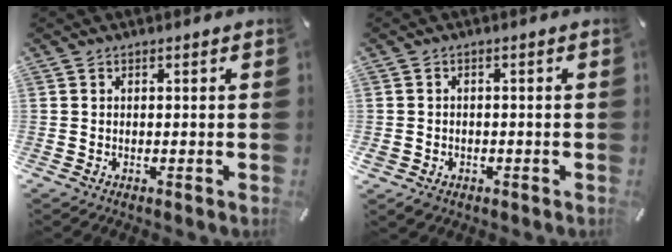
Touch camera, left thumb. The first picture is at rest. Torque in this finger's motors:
{"motor_torque": [0.04, 0.12, 0.26, 0.22, 0.11]}